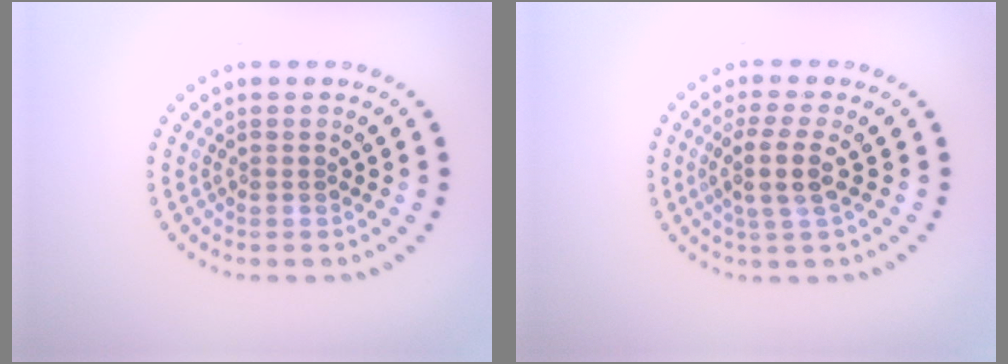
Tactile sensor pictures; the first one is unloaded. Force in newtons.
{"total": 2.8, "press": 2.3, "slide": 1.6}